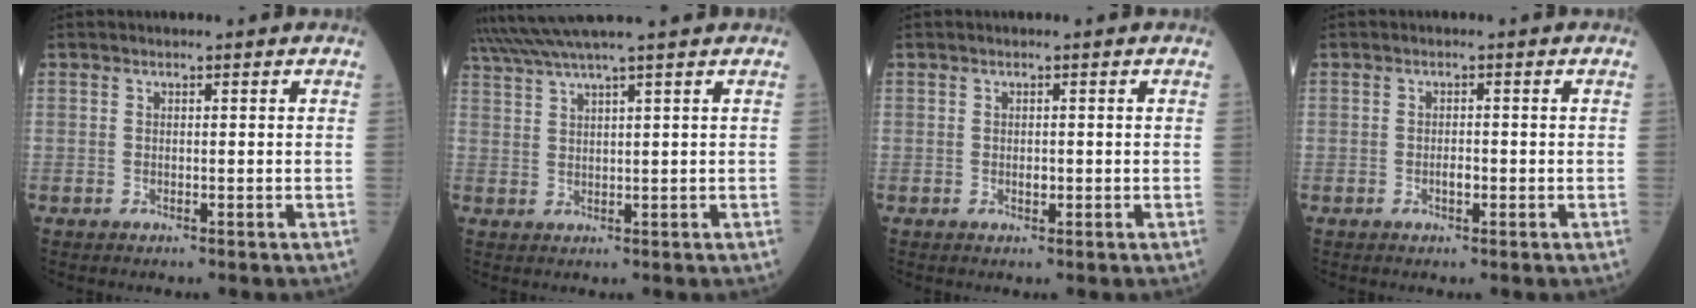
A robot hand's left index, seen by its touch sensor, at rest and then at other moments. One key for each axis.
{"total": 7.3, "fx": 6.2, "fy": -2.1, "fz": 3.1, "tx": -0.057, "ty": 0.025, "tz": 0.107}
{"total": 0.8, "fx": -0.2, "fy": 0.4, "fz": 0.7, "tx": -0.011, "ty": -0.003, "tz": -0.003}
{"total": 1.3, "fx": -0.6, "fy": 0.5, "fz": 1.0, "tx": -0.018, "ty": -0.002, "tz": -0.011}